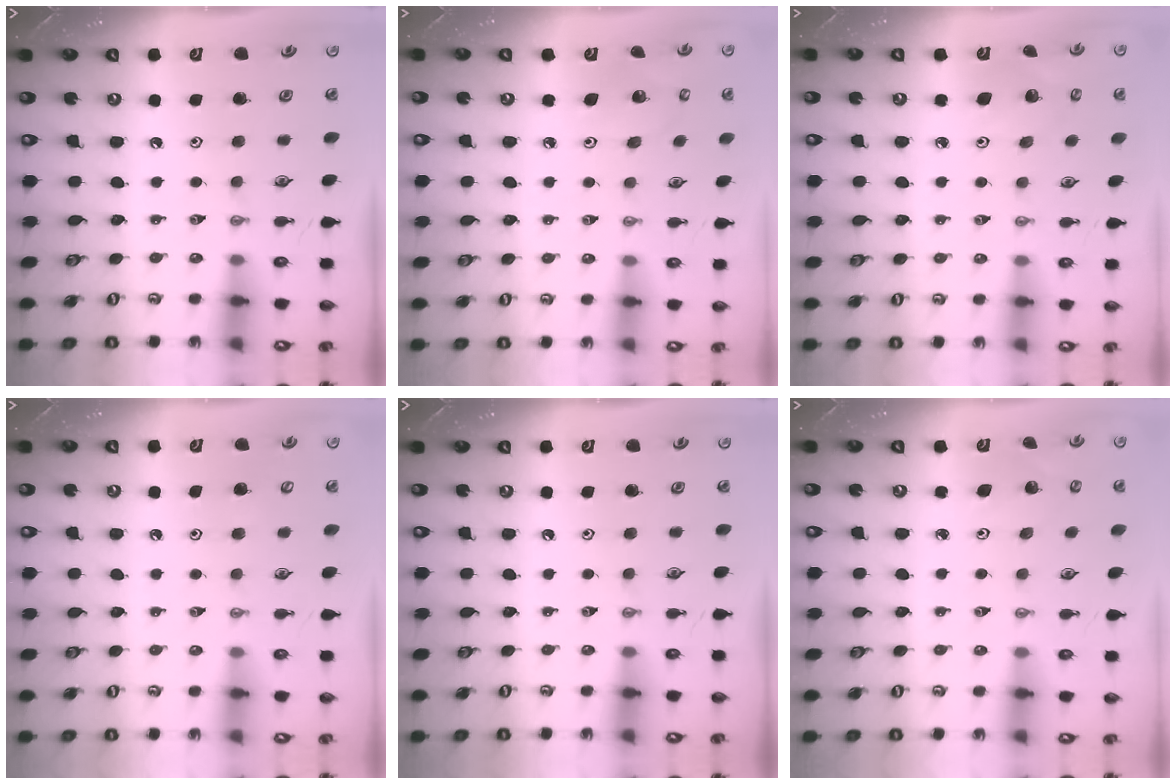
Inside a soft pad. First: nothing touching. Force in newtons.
{"total": 4.6, "press": 4.6, "slide": 0.2}
{"total": 5.3, "press": 5.1, "slide": 1.6}
{"total": 3.1, "press": 3.0, "slide": 0.2}
{"total": 0.0}
{"total": 4.7, "press": 4.6, "slide": 0.7}